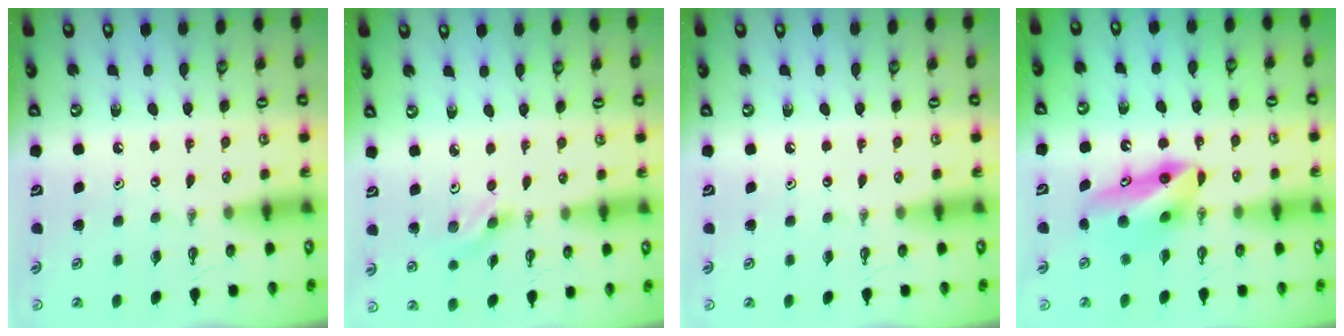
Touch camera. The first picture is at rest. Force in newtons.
{"total": 2.8, "press": 2.5, "slide": 1.3}
{"total": 0.0}
{"total": 9.2, "press": 8.5, "slide": 3.6}